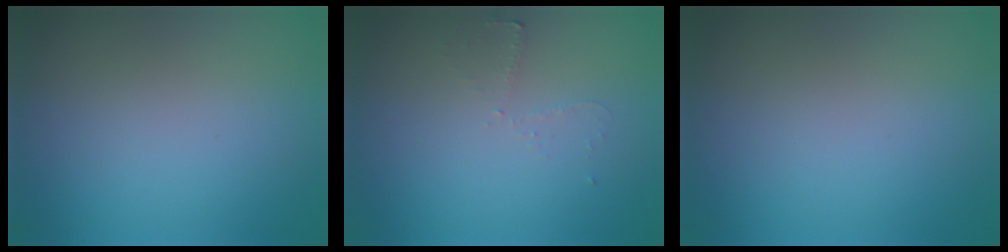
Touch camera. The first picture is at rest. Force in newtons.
{"total": 1.2, "press": 1.1, "slide": 0.3}
{"total": 0.0}